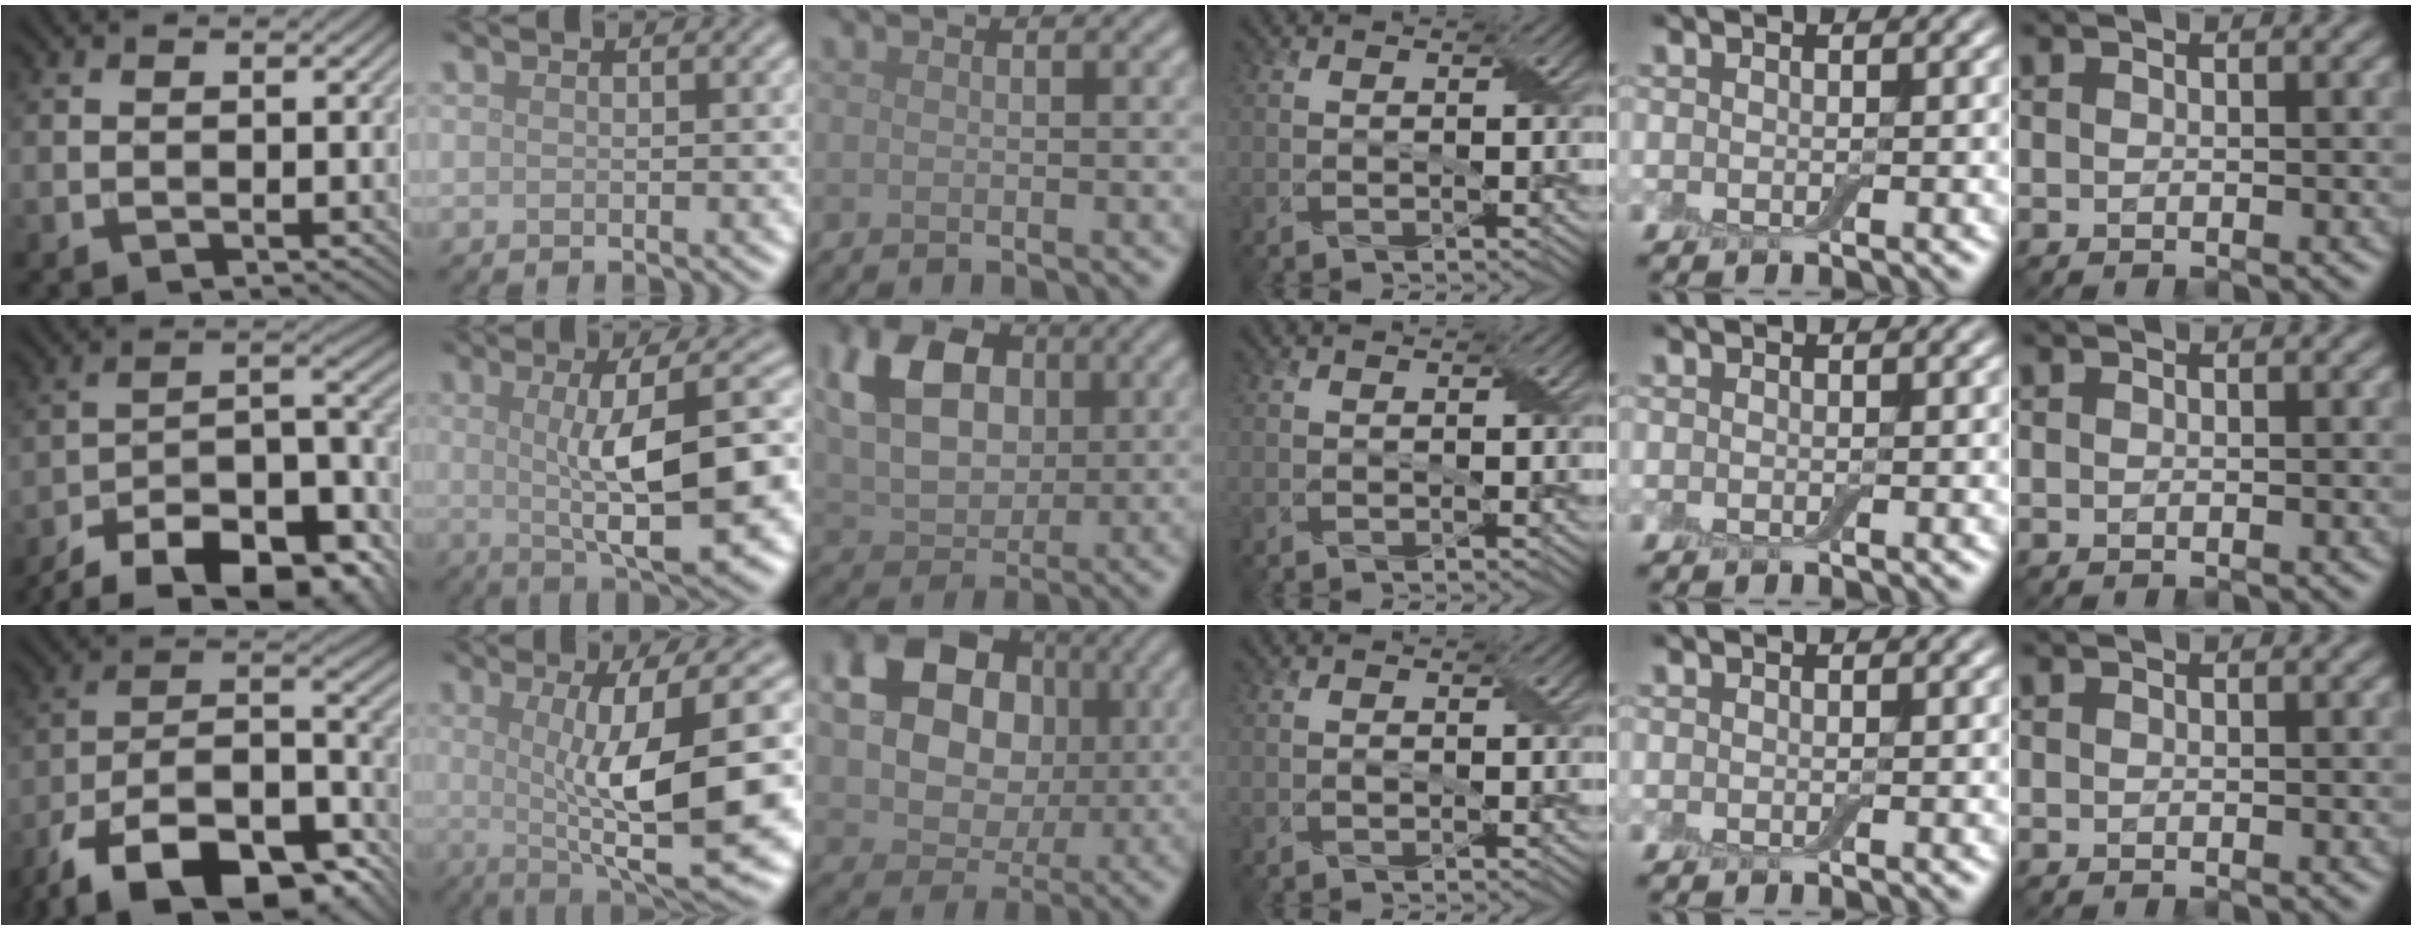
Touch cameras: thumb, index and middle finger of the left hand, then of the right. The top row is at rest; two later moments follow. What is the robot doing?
{"motion": "wrap", "object": "adhesive wrap"}